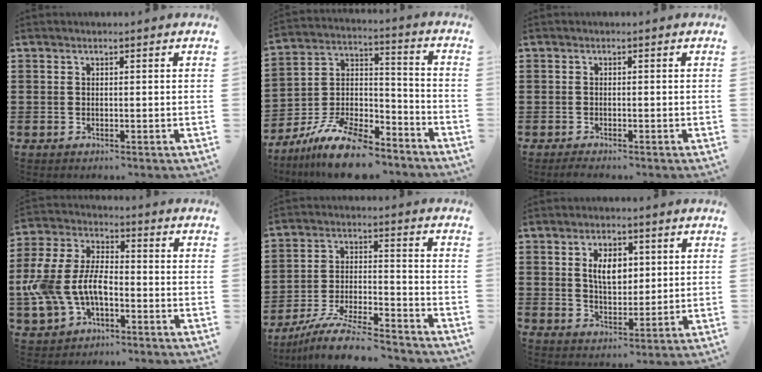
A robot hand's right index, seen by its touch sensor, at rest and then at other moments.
{"total": 12.5, "force": [-10.3, 3.6, 6.1], "torque": [-0.122, 0.034, -0.197]}
{"total": 0.9, "force": [-0.9, 0.0, 0.1], "torque": [-0.003, -0.003, -0.019]}
{"total": 9.2, "force": [-2.8, 5.3, 6.9], "torque": [-0.186, -0.006, -0.058]}
{"total": 10.3, "force": [-9.2, 1.0, 4.5], "torque": [-0.083, 0.020, -0.177]}
{"total": 5.6, "force": [1.5, 3.3, 4.3], "torque": [-0.079, 0.006, 0.020]}